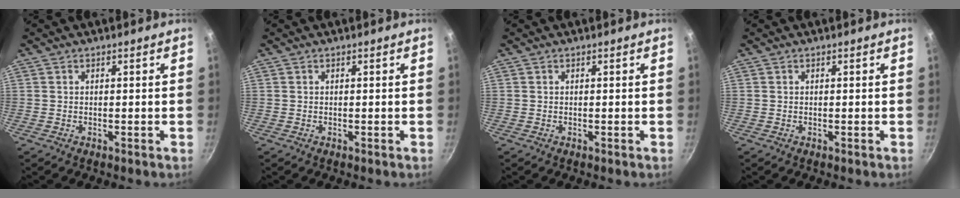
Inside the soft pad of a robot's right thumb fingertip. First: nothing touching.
{"total": 0.0}
{"total": 0.0}
{"total": 0.0}